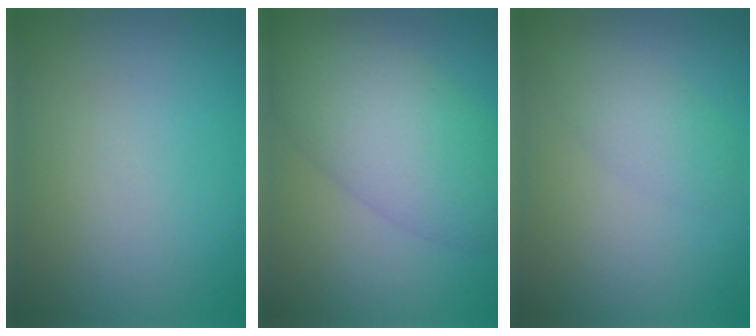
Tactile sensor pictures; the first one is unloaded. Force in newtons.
{"total": 7.6, "press": 7.6, "slide": 0.1}
{"total": 2.4, "press": 2.4, "slide": 0.1}